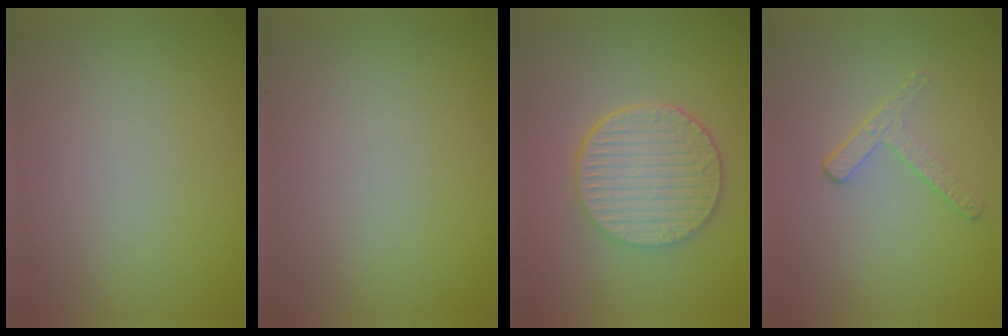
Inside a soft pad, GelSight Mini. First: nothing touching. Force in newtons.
{"total": 0.0}
{"total": 6.6, "press": 4.7, "slide": 4.6}
{"total": 1.8, "press": 1.1, "slide": 1.4}